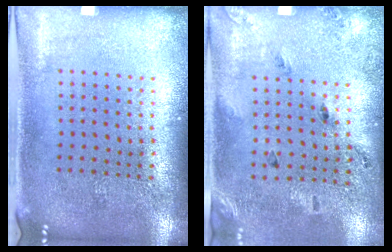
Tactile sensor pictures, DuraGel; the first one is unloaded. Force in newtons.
{"total": 1.7, "press": 1.0, "slide": 1.4}